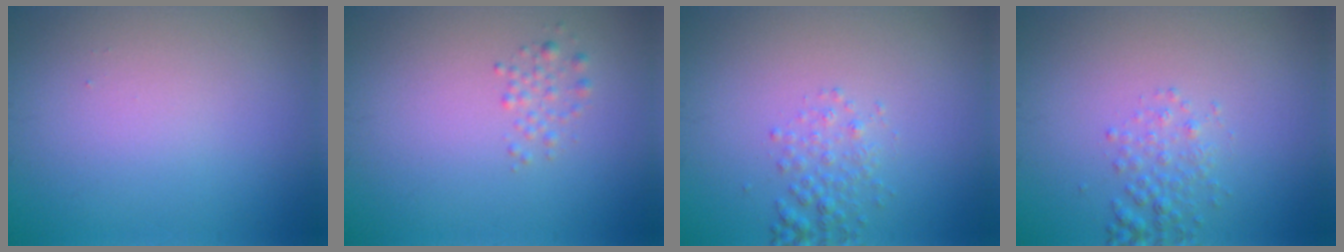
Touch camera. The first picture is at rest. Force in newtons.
{"total": 1.2, "press": 1.1, "slide": 0.1}
{"total": 1.7, "press": 1.7, "slide": 0.1}
{"total": 1.7, "press": 1.7, "slide": 0.1}